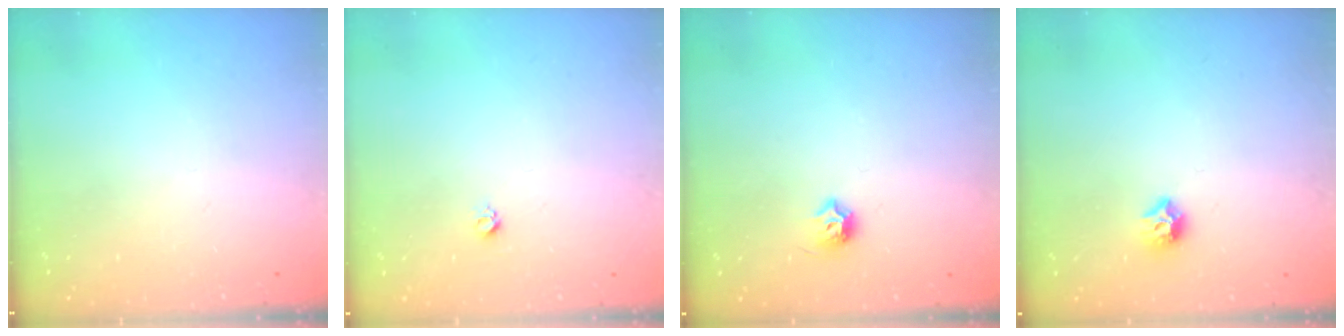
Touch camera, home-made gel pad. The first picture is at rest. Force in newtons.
{"total": 3.0, "press": 2.9, "slide": 0.4}
{"total": 5.9, "press": 5.8, "slide": 0.9}
{"total": 7.5, "press": 7.4, "slide": 0.8}